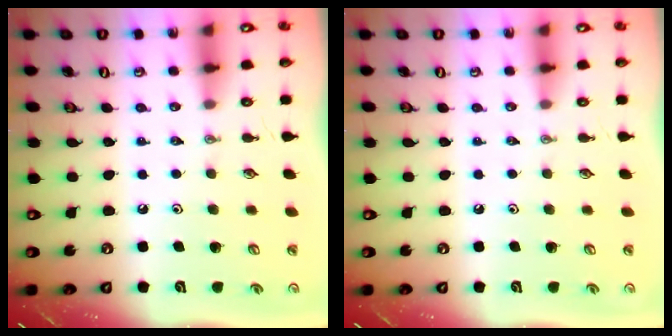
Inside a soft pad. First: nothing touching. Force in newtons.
{"total": 0.0}